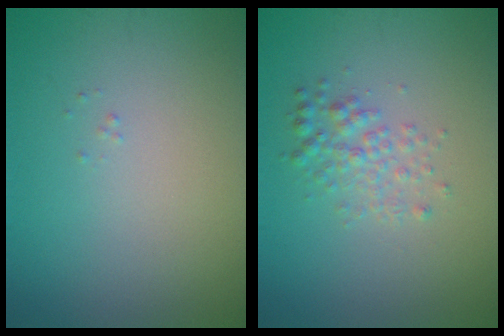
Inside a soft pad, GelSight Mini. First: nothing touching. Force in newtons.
{"total": 2.2, "press": 2.2, "slide": 0.0}